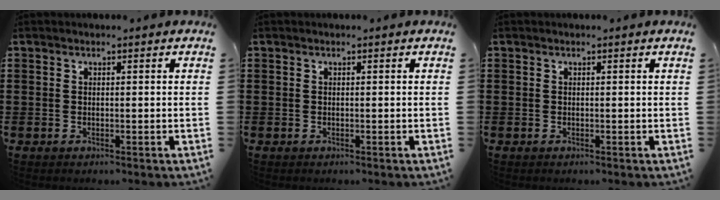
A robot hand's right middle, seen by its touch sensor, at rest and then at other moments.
{"total": 0.0}
{"total": 0.0}